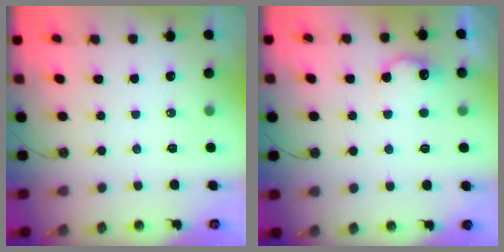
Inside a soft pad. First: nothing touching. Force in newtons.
{"total": 10.9, "press": 10.9, "slide": 0.5}